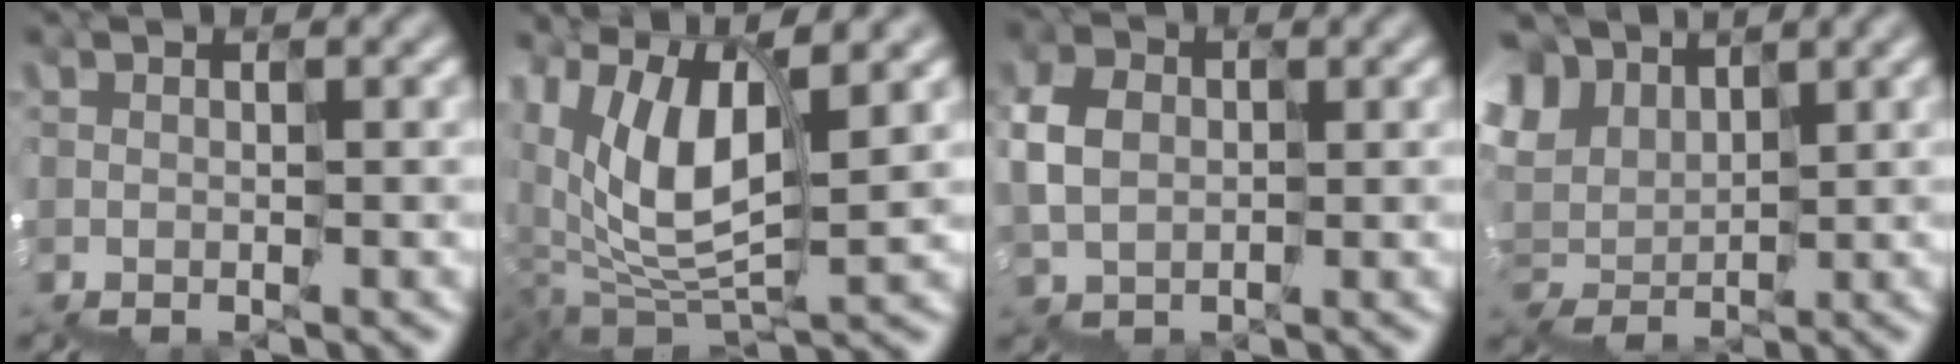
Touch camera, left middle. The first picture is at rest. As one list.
[{"total": 6.6, "force": [4.3, 3.0, 4.0], "torque": [-0.093, 0.011, 0.079]}, {"total": 2.0, "force": [0.3, 2.0, 0.2], "torque": [-0.011, 0.022, -0.002]}, {"total": 5.0, "force": [4.5, 2.1, -0.8], "torque": [-0.005, 0.024, 0.081]}]